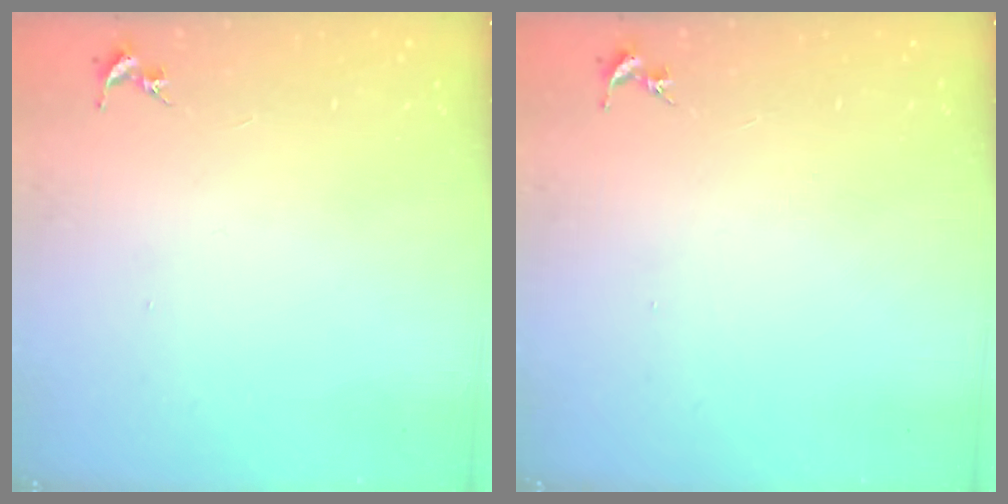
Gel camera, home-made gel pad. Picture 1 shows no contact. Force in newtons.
{"total": 0.0}